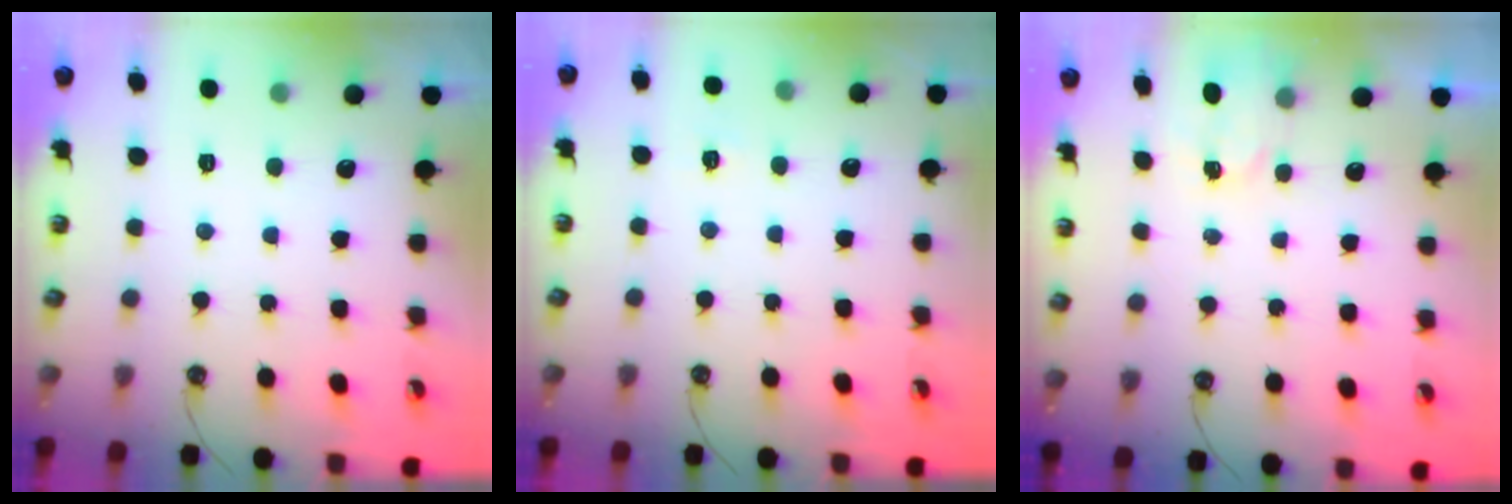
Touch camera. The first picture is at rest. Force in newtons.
{"total": 3.7, "press": 3.7, "slide": 0.4}
{"total": 1.8, "press": 1.7, "slide": 0.3}